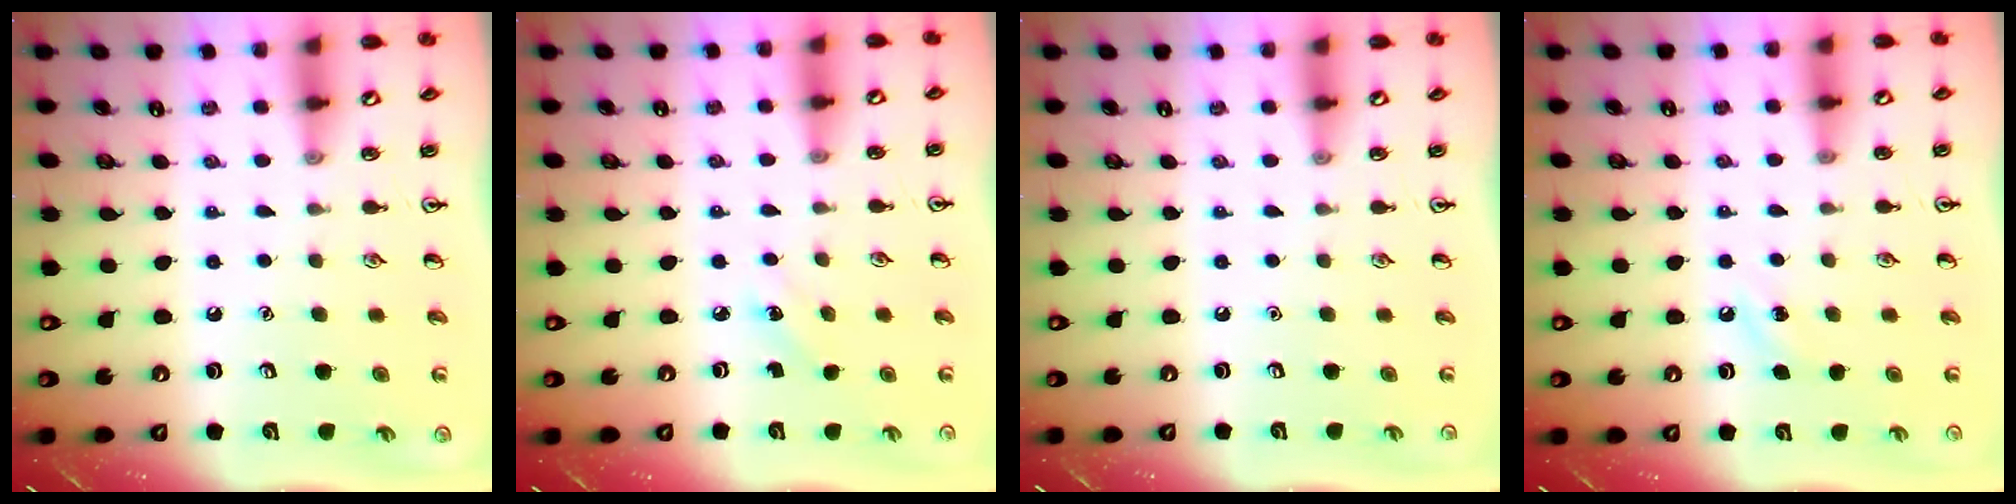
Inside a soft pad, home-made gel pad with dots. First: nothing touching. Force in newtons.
{"total": 2.8, "press": 2.6, "slide": 1.0}
{"total": 0.0}
{"total": 3.3, "press": 3.1, "slide": 1.2}